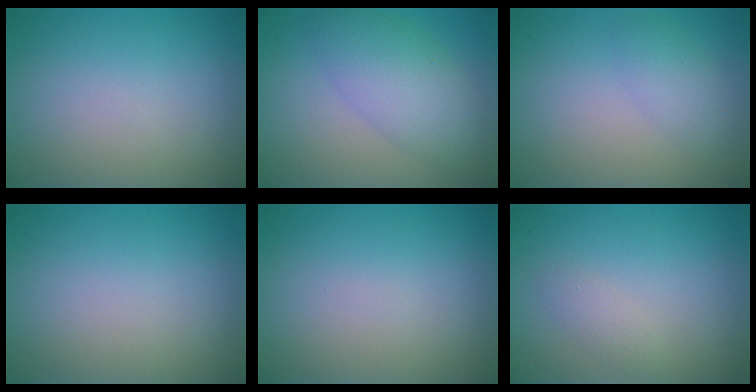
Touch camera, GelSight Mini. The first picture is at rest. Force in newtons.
{"total": 5.3, "press": 5.3, "slide": 0.2}
{"total": 2.0, "press": 2.0, "slide": 0.2}
{"total": 0.0}
{"total": 0.0}
{"total": 1.1, "press": 1.1, "slide": 0.1}